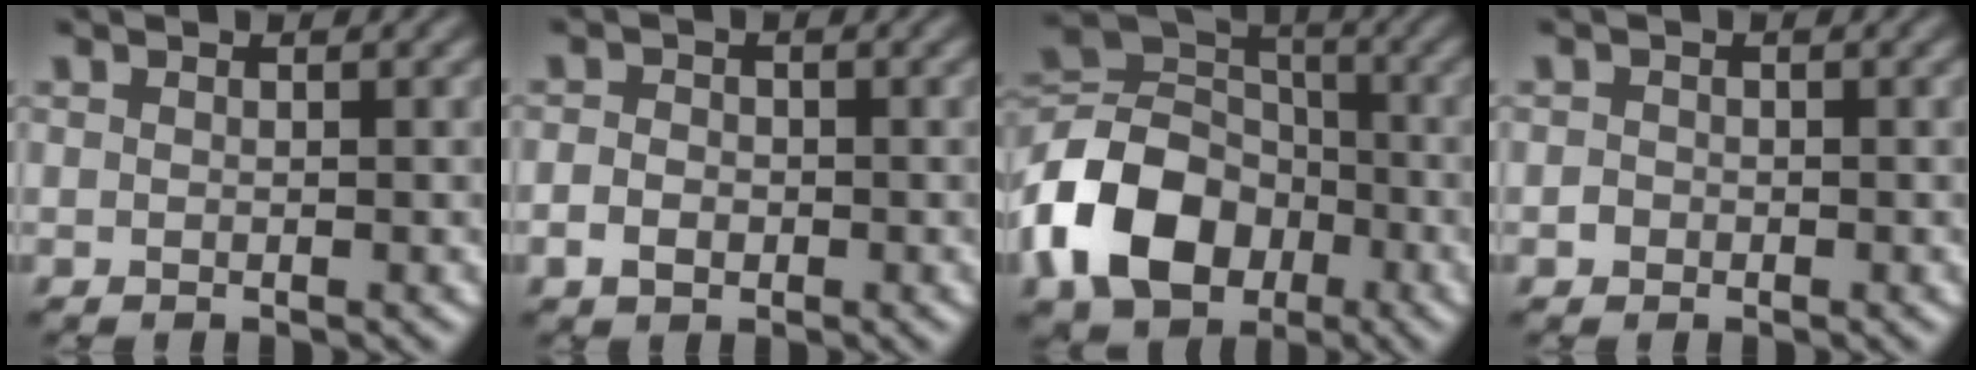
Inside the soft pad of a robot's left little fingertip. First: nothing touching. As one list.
[{"total": 2.0, "force": [-0.7, 1.6, 1.1], "torque": [-0.013, 0.002, -0.015]}, {"total": 11.1, "force": [-4.4, 7.9, 6.4], "torque": [-0.135, 0.004, -0.099]}, {"total": 0.9, "force": [-0.2, 0.9, 0.3], "torque": [0.009, 0.005, -0.007]}]